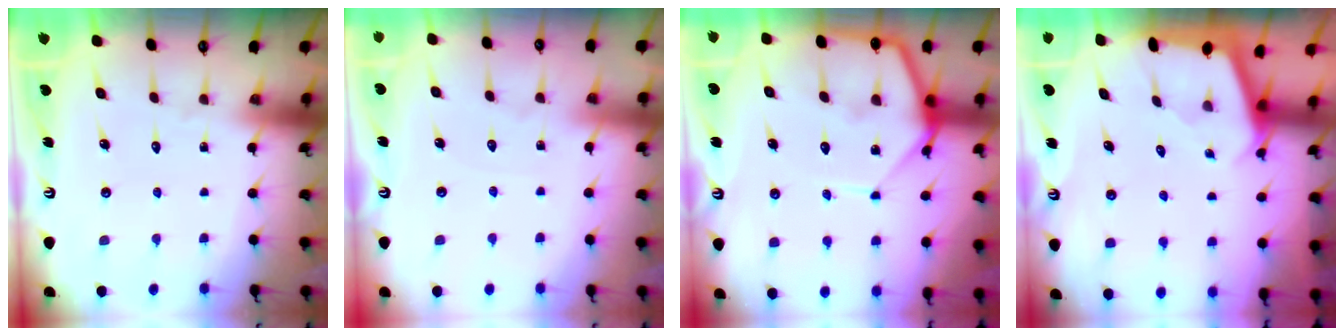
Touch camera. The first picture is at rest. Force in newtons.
{"total": 1.6, "press": 1.5, "slide": 0.3}
{"total": 11.4, "press": 11.3, "slide": 1.0}
{"total": 1.9, "press": 1.9, "slide": 0.1}